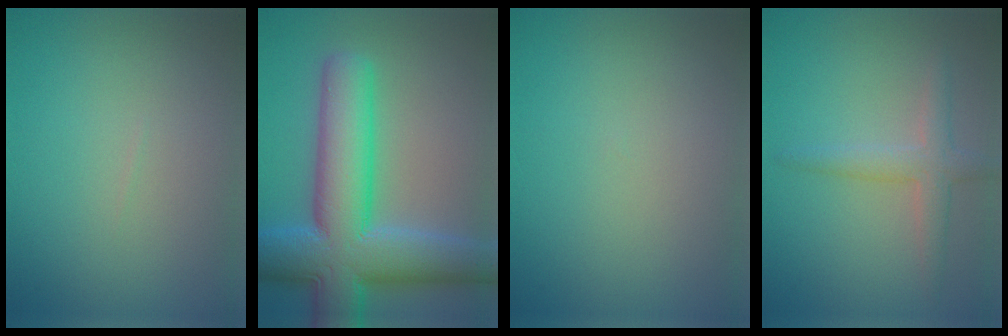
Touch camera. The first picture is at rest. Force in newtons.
{"total": 11.9, "press": 11.9, "slide": 0.3}
{"total": 0.0}
{"total": 2.6, "press": 2.6, "slide": 0.0}